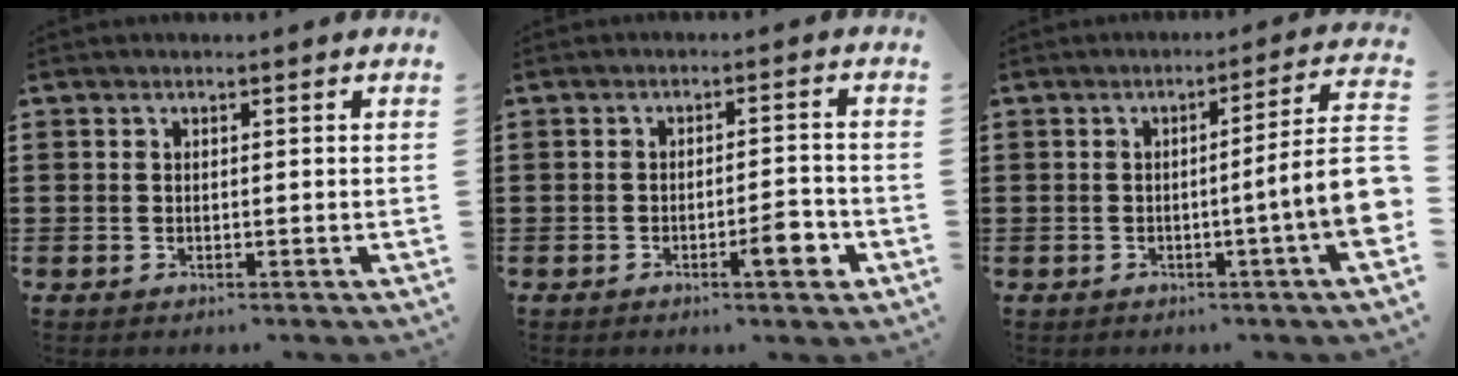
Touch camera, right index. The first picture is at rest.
{"total": 5.2, "force": [-2.4, 0.9, 4.5], "torque": [-0.059, -0.004, -0.040]}
{"total": 9.3, "force": [-1.4, 0.3, 9.2], "torque": [-0.154, -0.025, -0.029]}